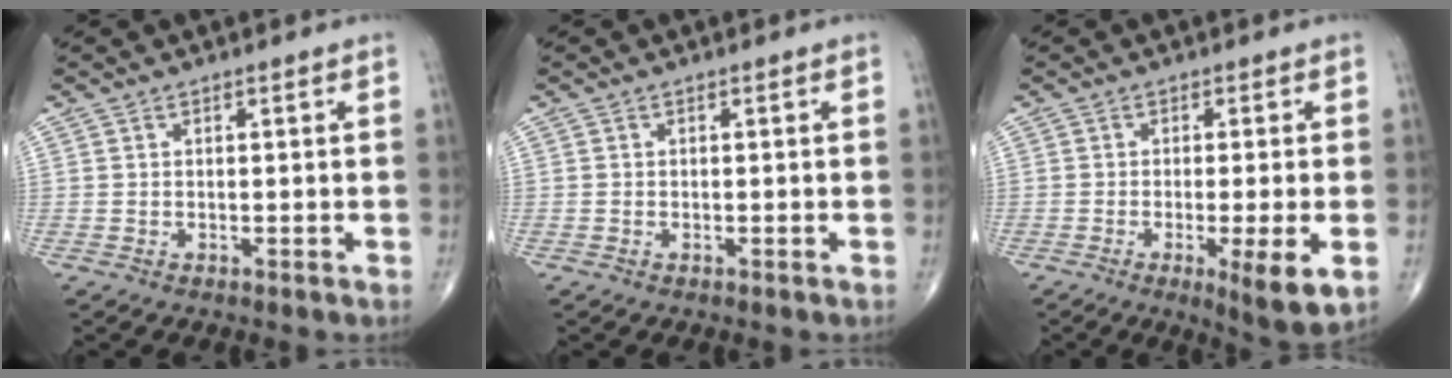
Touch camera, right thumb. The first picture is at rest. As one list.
[{"total": 0.0}, {"total": 8.0, "force": [-2.4, 1.1, 7.5], "torque": [-0.114, -0.015, -0.036]}]